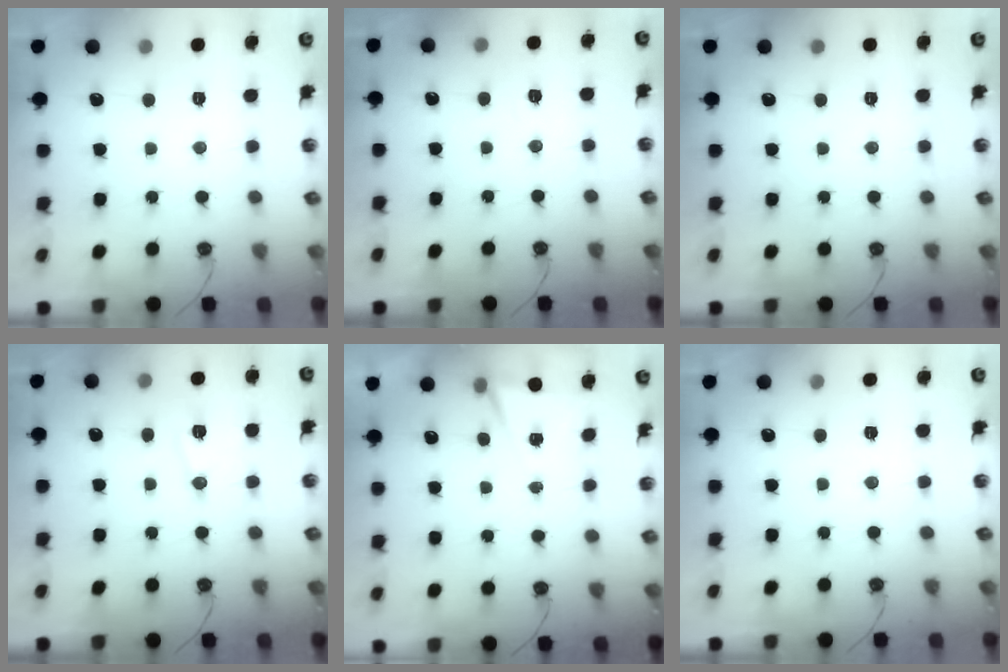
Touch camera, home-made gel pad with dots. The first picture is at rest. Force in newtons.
{"total": 5.3, "press": 4.9, "slide": 2.0}
{"total": 0.0}
{"total": 9.2, "press": 9.2, "slide": 1.0}
{"total": 5.4, "press": 3.2, "slide": 4.3}
{"total": 4.9, "press": 2.3, "slide": 4.2}